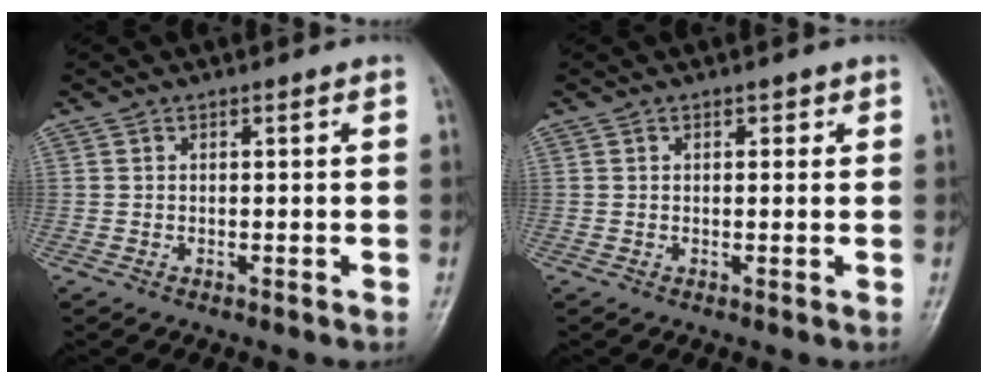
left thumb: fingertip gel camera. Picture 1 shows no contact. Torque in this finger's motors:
{"motor_torque": [-0.25, -0.05, -0.19, -0.05, -0.03]}